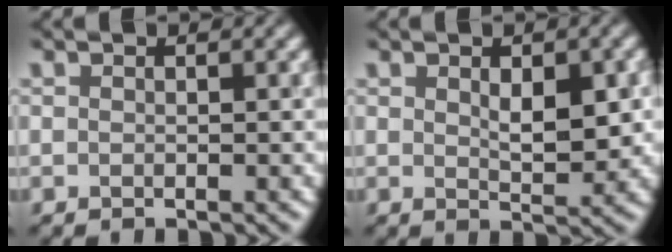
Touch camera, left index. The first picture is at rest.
{"total": 3.4, "force": [0.4, 1.6, 2.9], "torque": [-0.044, 0.001, 0.015]}